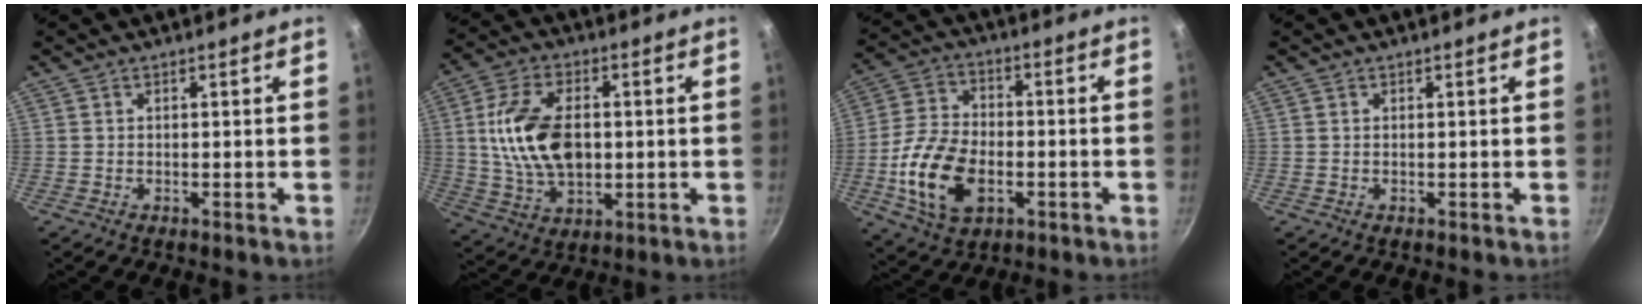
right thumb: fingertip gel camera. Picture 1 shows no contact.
{"total": 15.5, "force": [1.0, 9.5, 12.2], "torque": [-0.212, 0.004, 0.022]}
{"total": 15.0, "force": [-3.9, 9.4, 11.0], "torque": [-0.198, 0.018, -0.071]}
{"total": 0.0}